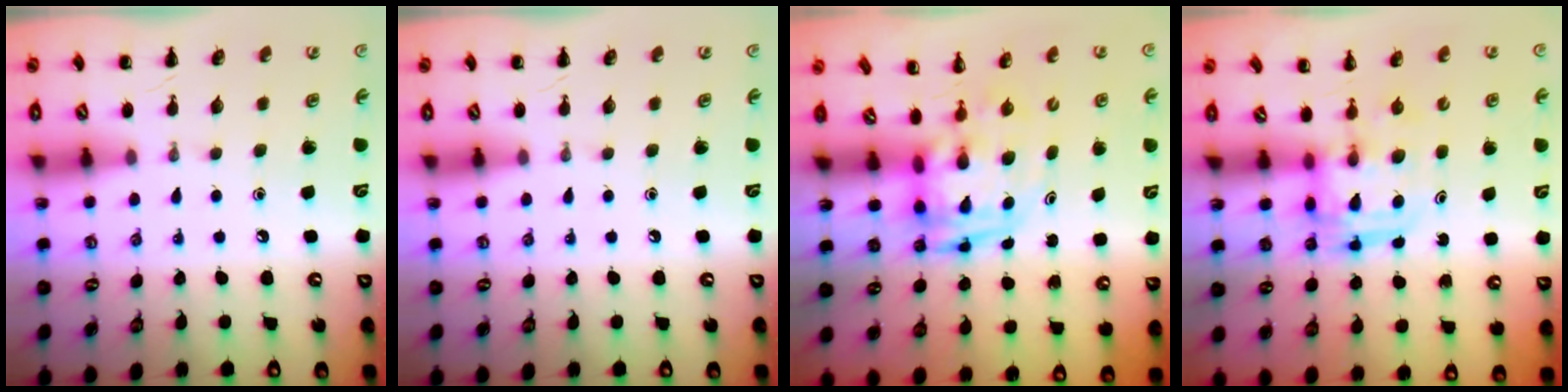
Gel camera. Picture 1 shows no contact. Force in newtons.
{"total": 0.0}
{"total": 3.3, "press": 3.2, "slide": 0.7}
{"total": 3.1, "press": 3.1, "slide": 0.3}